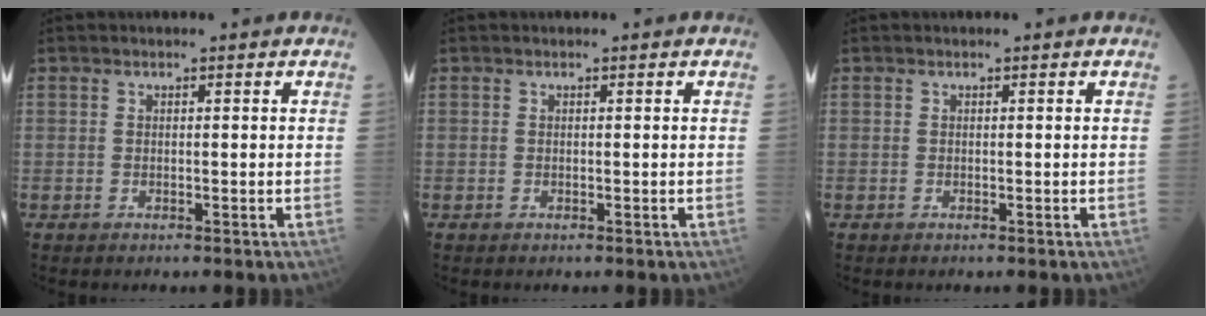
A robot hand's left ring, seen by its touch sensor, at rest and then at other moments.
{"total": 0.0}
{"total": 0.0}